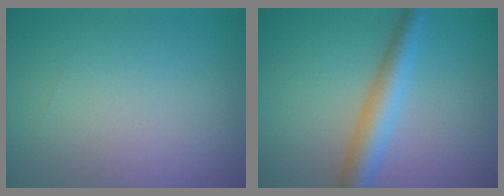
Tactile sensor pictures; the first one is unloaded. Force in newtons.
{"total": 4.3, "press": 4.3, "slide": 0.1}